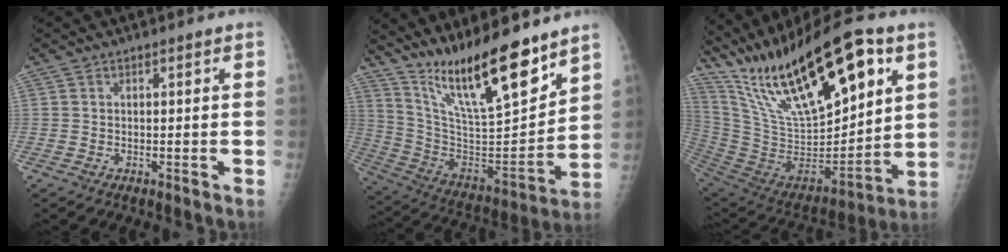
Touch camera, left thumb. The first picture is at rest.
{"total": 21.6, "force": [15.9, 4.3, 13.9], "torque": [-0.207, -0.082, 0.291]}
{"total": 30.8, "force": [16.2, 11.4, 23.5], "torque": [-0.389, -0.032, 0.295]}